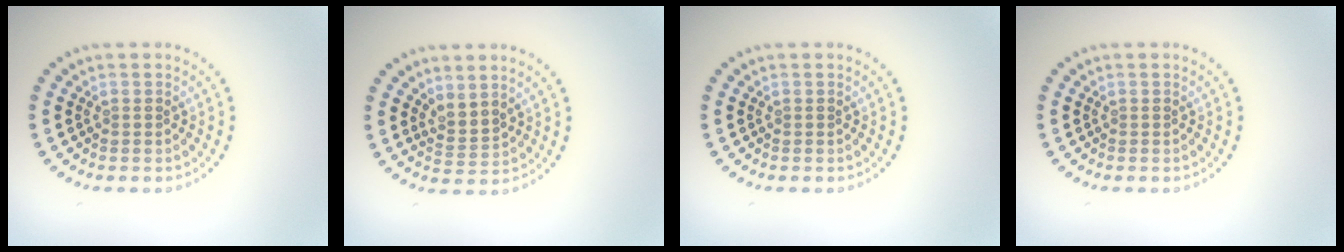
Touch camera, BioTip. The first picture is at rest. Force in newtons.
{"total": 2.1, "press": 1.3, "slide": 1.6}
{"total": 0.0}
{"total": 0.0}